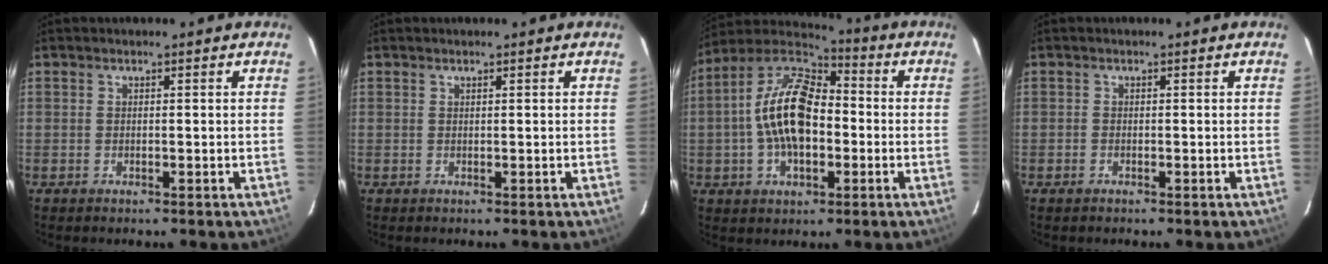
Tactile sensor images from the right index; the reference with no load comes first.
{"total": 0.0}
{"total": 15.5, "force": [-1.5, 8.4, 13.0], "torque": [-0.256, 0.016, -0.033]}
{"total": 0.7, "force": [-0.5, 0.4, 0.2], "torque": [-0.004, -0.001, -0.011]}